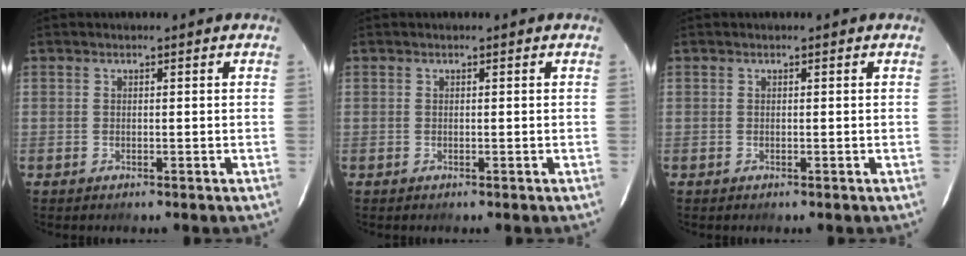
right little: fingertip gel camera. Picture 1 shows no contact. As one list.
[{"total": 0.0}, {"total": 0.0}]